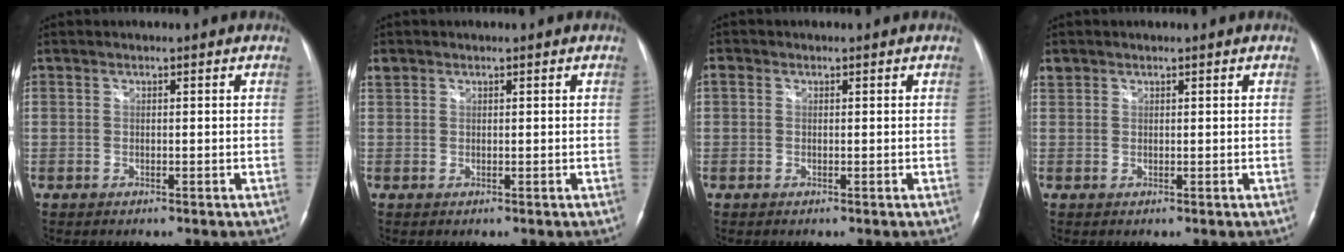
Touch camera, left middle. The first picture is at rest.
{"total": 1.2, "force": [0.9, 0.8, 0.2], "torque": [-0.006, 0.015, 0.017]}
{"total": 0.9, "force": [0.3, 0.8, 0.4], "torque": [-0.010, 0.012, 0.005]}
{"total": 1.2, "force": [0.9, 0.8, 0.0], "torque": [0.001, 0.013, 0.017]}